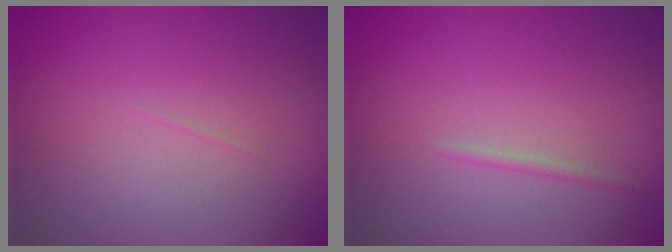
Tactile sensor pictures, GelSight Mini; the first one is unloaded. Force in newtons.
{"total": 0.6, "press": 0.6, "slide": 0.1}